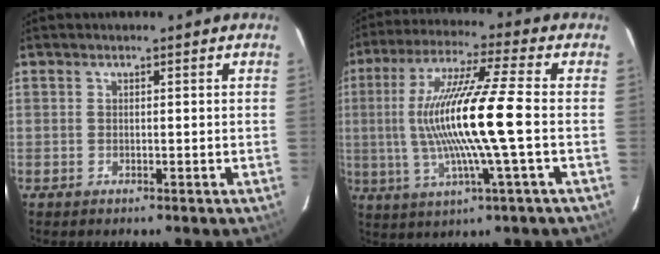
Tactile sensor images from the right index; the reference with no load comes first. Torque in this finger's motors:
{"motor_torque": [2.11, -0.03, 1.05, 0.21]}